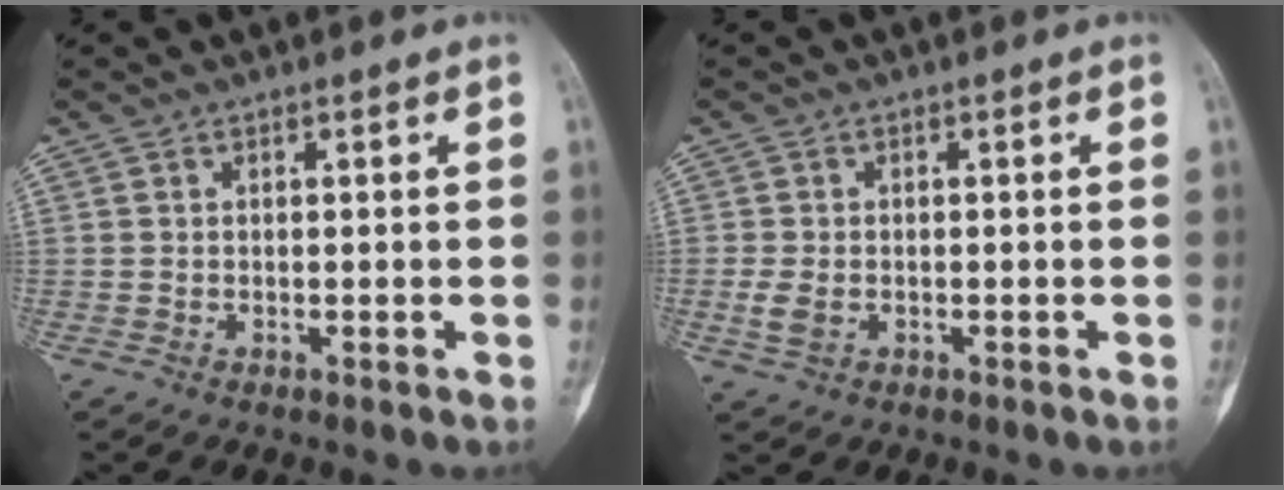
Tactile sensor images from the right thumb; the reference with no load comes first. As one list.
[{"total": 3.4, "force": [-0.8, 2.3, 2.3], "torque": [-0.054, 0.000, -0.015]}]